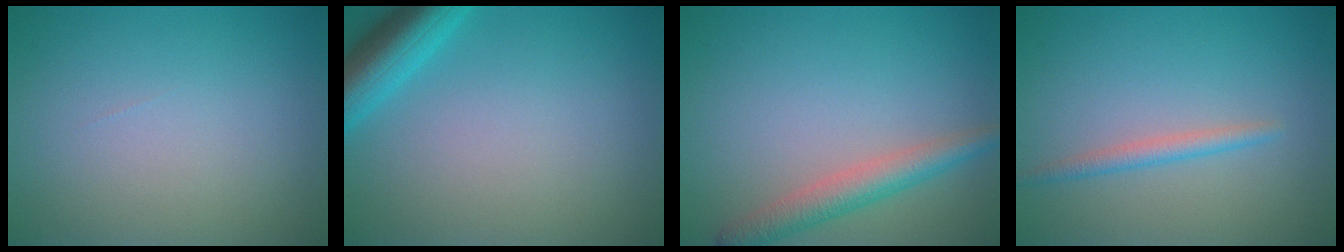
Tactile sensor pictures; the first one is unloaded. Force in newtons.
{"total": 4.7, "press": 4.7, "slide": 0.3}
{"total": 3.3, "press": 3.3, "slide": 0.1}
{"total": 1.6, "press": 1.6, "slide": 0.0}